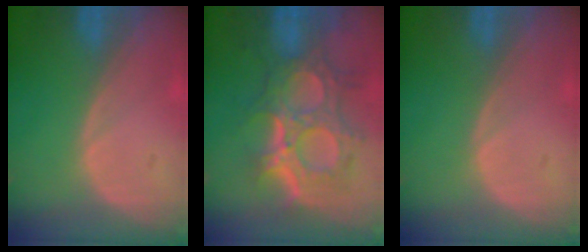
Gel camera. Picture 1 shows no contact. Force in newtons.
{"total": 11.9, "press": 10.7, "slide": 5.3}
{"total": 0.0}